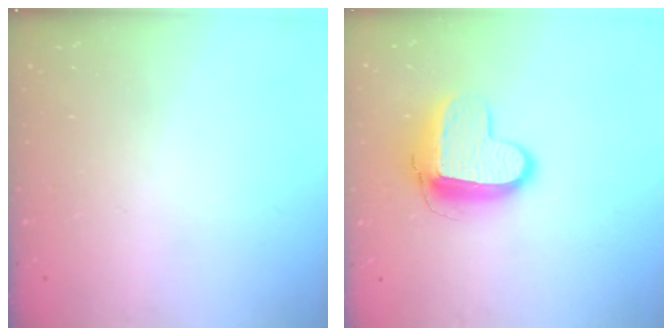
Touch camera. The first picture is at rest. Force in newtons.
{"total": 11.1, "press": 11.0, "slide": 1.3}